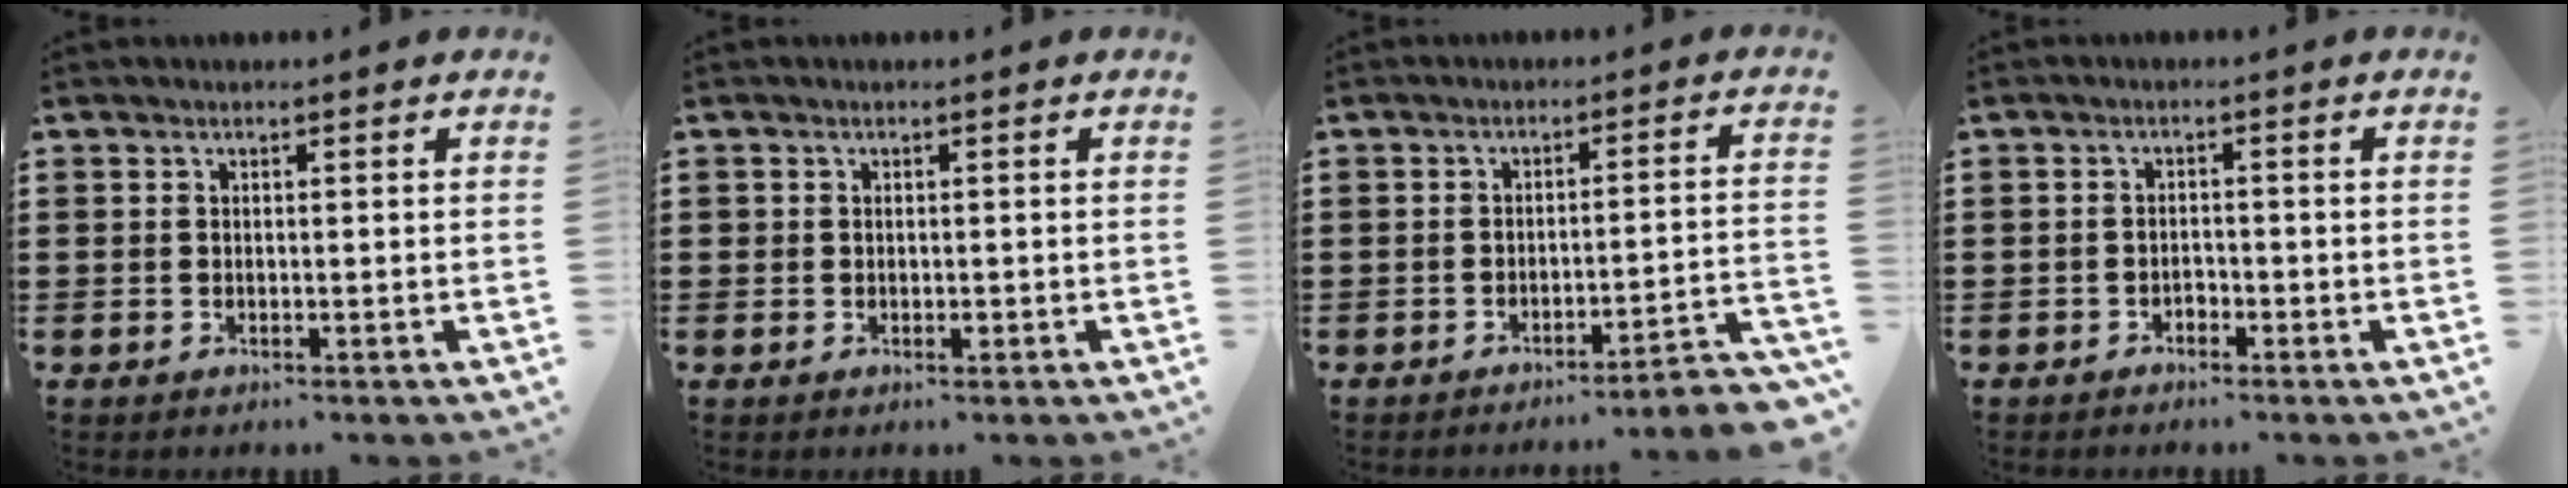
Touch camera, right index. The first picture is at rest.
{"total": 0.7, "force": [-0.1, 0.5, 0.5], "torque": [-0.009, 0.000, -0.002]}
{"total": 3.5, "force": [-3.1, -0.5, 1.6], "torque": [-0.031, -0.016, -0.065]}
{"total": 1.2, "force": [-1.0, 0.6, 0.1], "torque": [-0.008, 0.000, -0.021]}